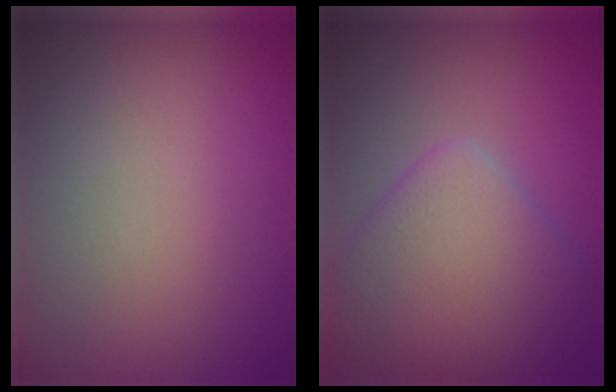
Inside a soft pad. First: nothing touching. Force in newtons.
{"total": 6.3, "press": 6.2, "slide": 0.3}